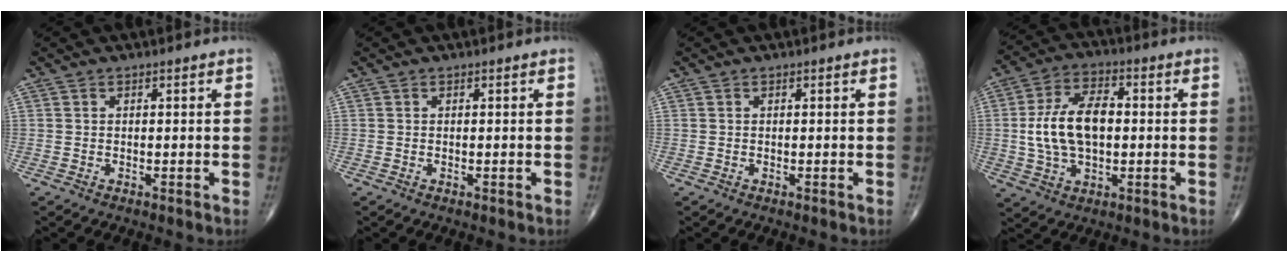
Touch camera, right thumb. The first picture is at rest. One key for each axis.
{"total": 0.0}
{"total": 0.0}
{"total": 13.1, "fx": 0.2, "fy": 7.5, "fz": 10.7, "tx": -0.195, "ty": 0.016, "tz": 0.004}